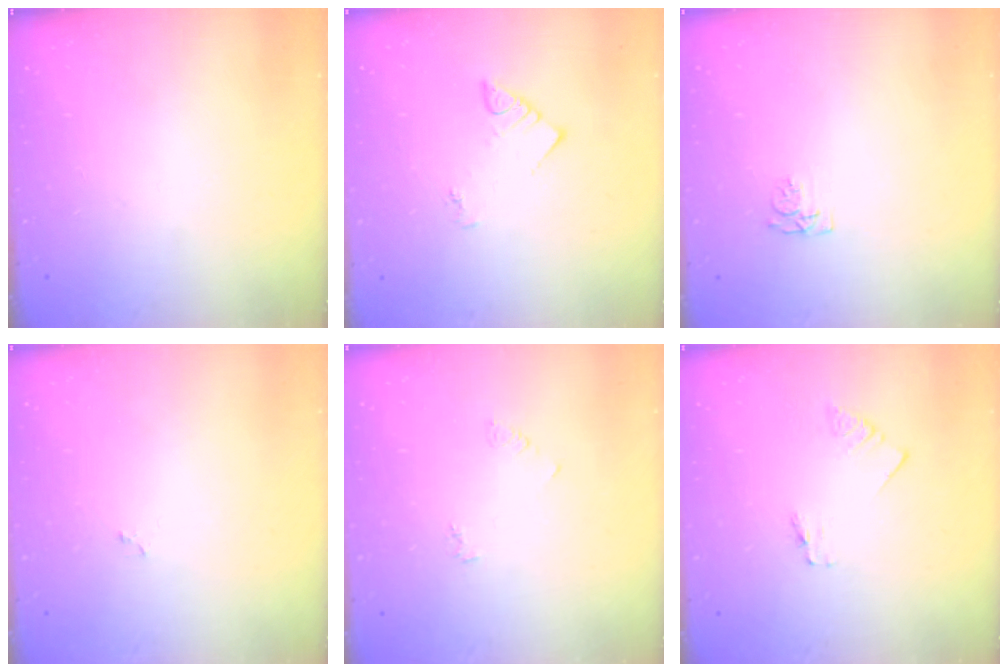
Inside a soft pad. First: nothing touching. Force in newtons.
{"total": 3.7, "press": 3.6, "slide": 0.4}
{"total": 4.9, "press": 4.9, "slide": 0.6}
{"total": 2.2, "press": 2.1, "slide": 0.3}
{"total": 3.1, "press": 3.1, "slide": 0.4}
{"total": 0.0}